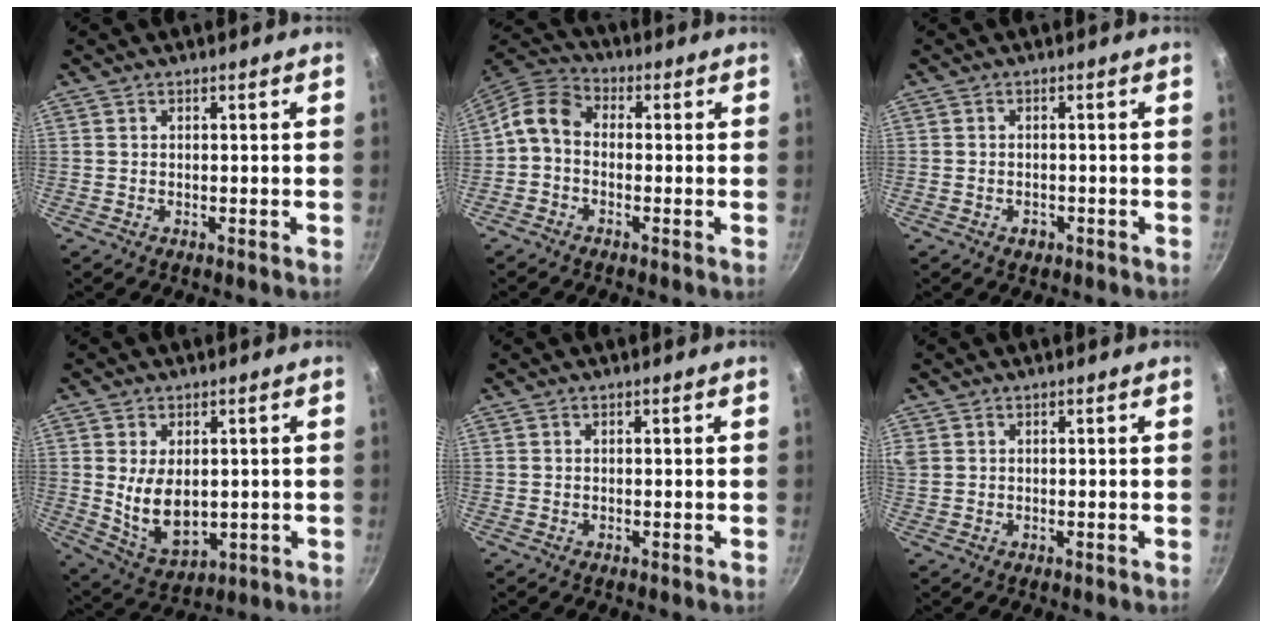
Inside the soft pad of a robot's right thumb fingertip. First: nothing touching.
{"total": 6.8, "force": [-1.2, 5.0, 4.4], "torque": [-0.091, 0.036, -0.042]}
{"total": 1.8, "force": [-0.9, 1.3, 0.8], "torque": [-0.012, 0.007, -0.011]}
{"total": 10.3, "force": [0.5, 6.6, 8.0], "torque": [-0.127, -0.019, 0.032]}
{"total": 0.0}
{"total": 3.2, "force": [1.2, 2.4, 1.6], "torque": [-0.032, 0.005, 0.030]}